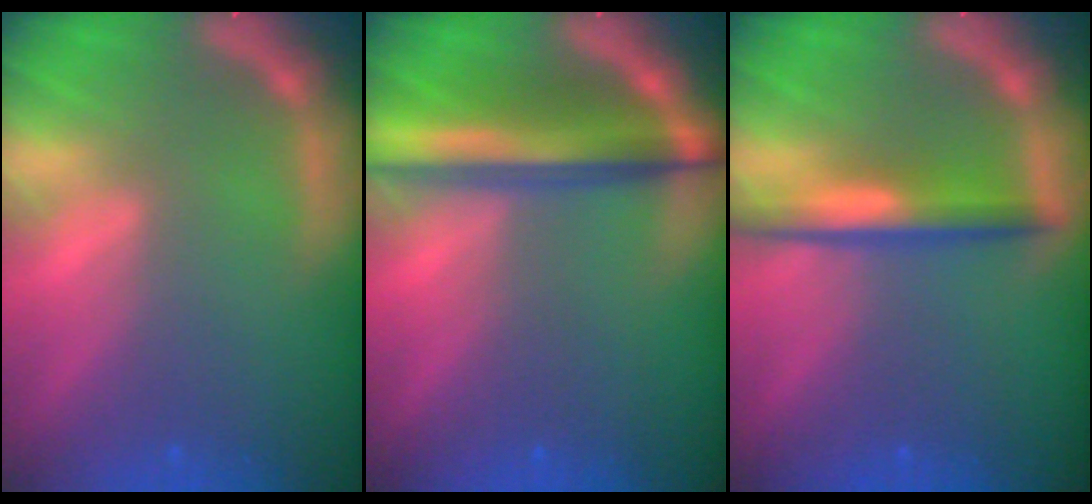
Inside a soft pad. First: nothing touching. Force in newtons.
{"total": 7.1}
{"total": 4.0}